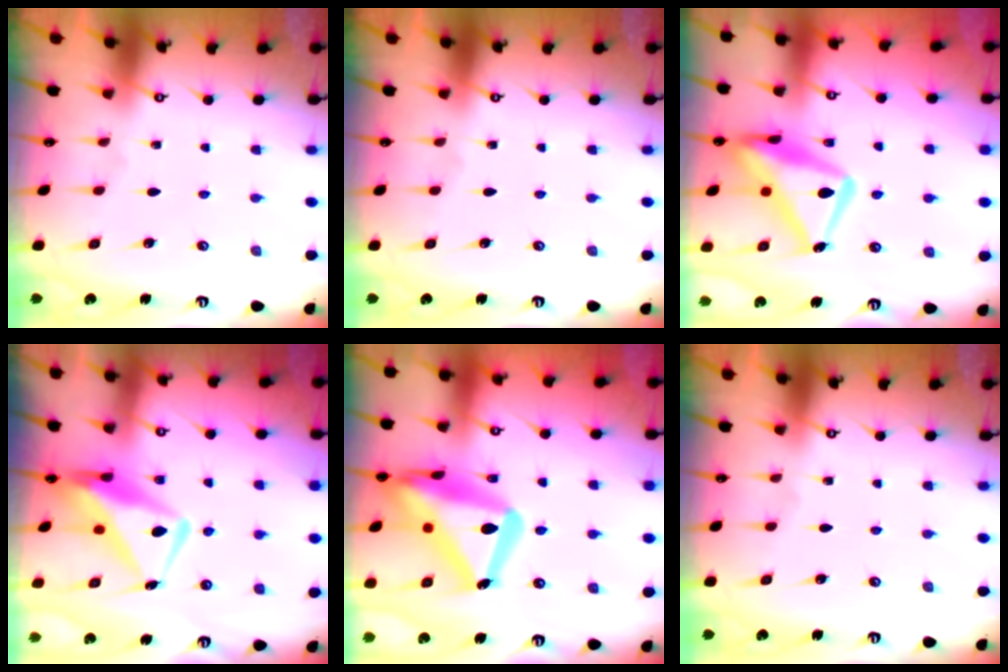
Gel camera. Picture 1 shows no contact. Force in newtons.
{"total": 0.0}
{"total": 20.1, "press": 20.0, "slide": 1.6}
{"total": 11.6, "press": 11.5, "slide": 1.6}
{"total": 24.9, "press": 24.8, "slide": 2.1}
{"total": 0.0}